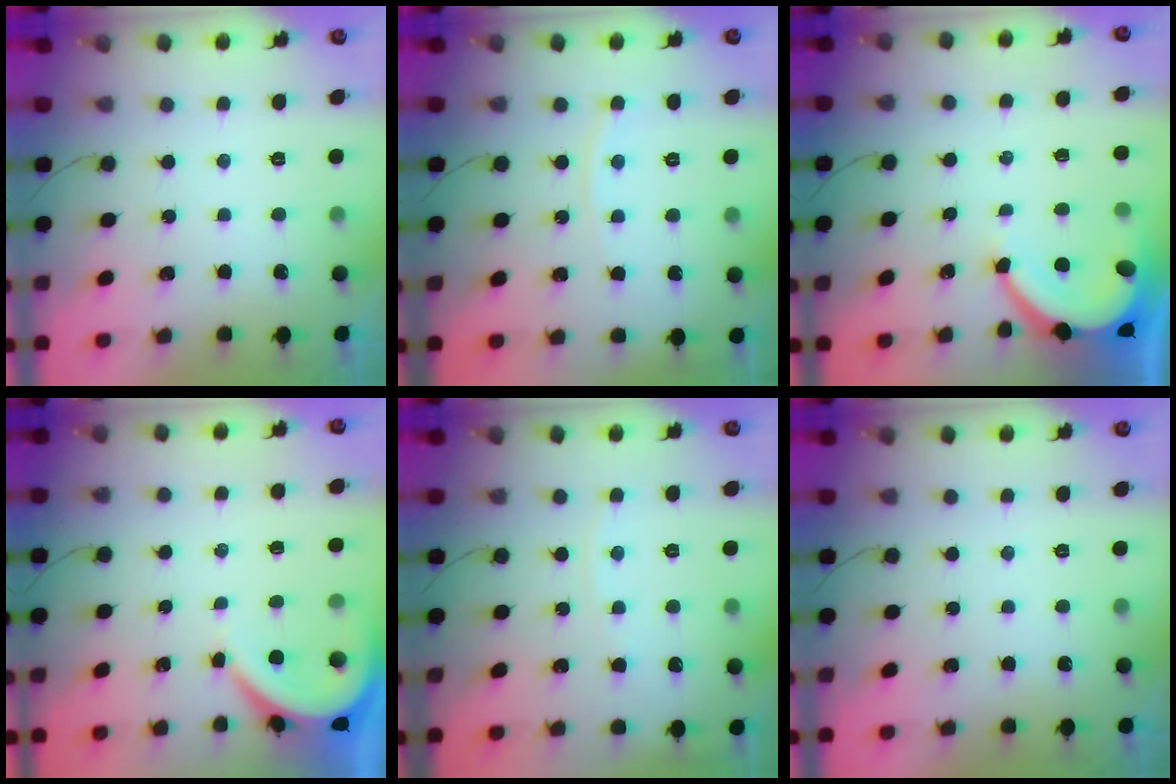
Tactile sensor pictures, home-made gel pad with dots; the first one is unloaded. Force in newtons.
{"total": 4.4, "press": 4.4, "slide": 0.8}
{"total": 5.9, "press": 5.9, "slide": 0.8}
{"total": 4.7, "press": 4.6, "slide": 0.6}
{"total": 2.9, "press": 2.8, "slide": 0.4}
{"total": 0.0}